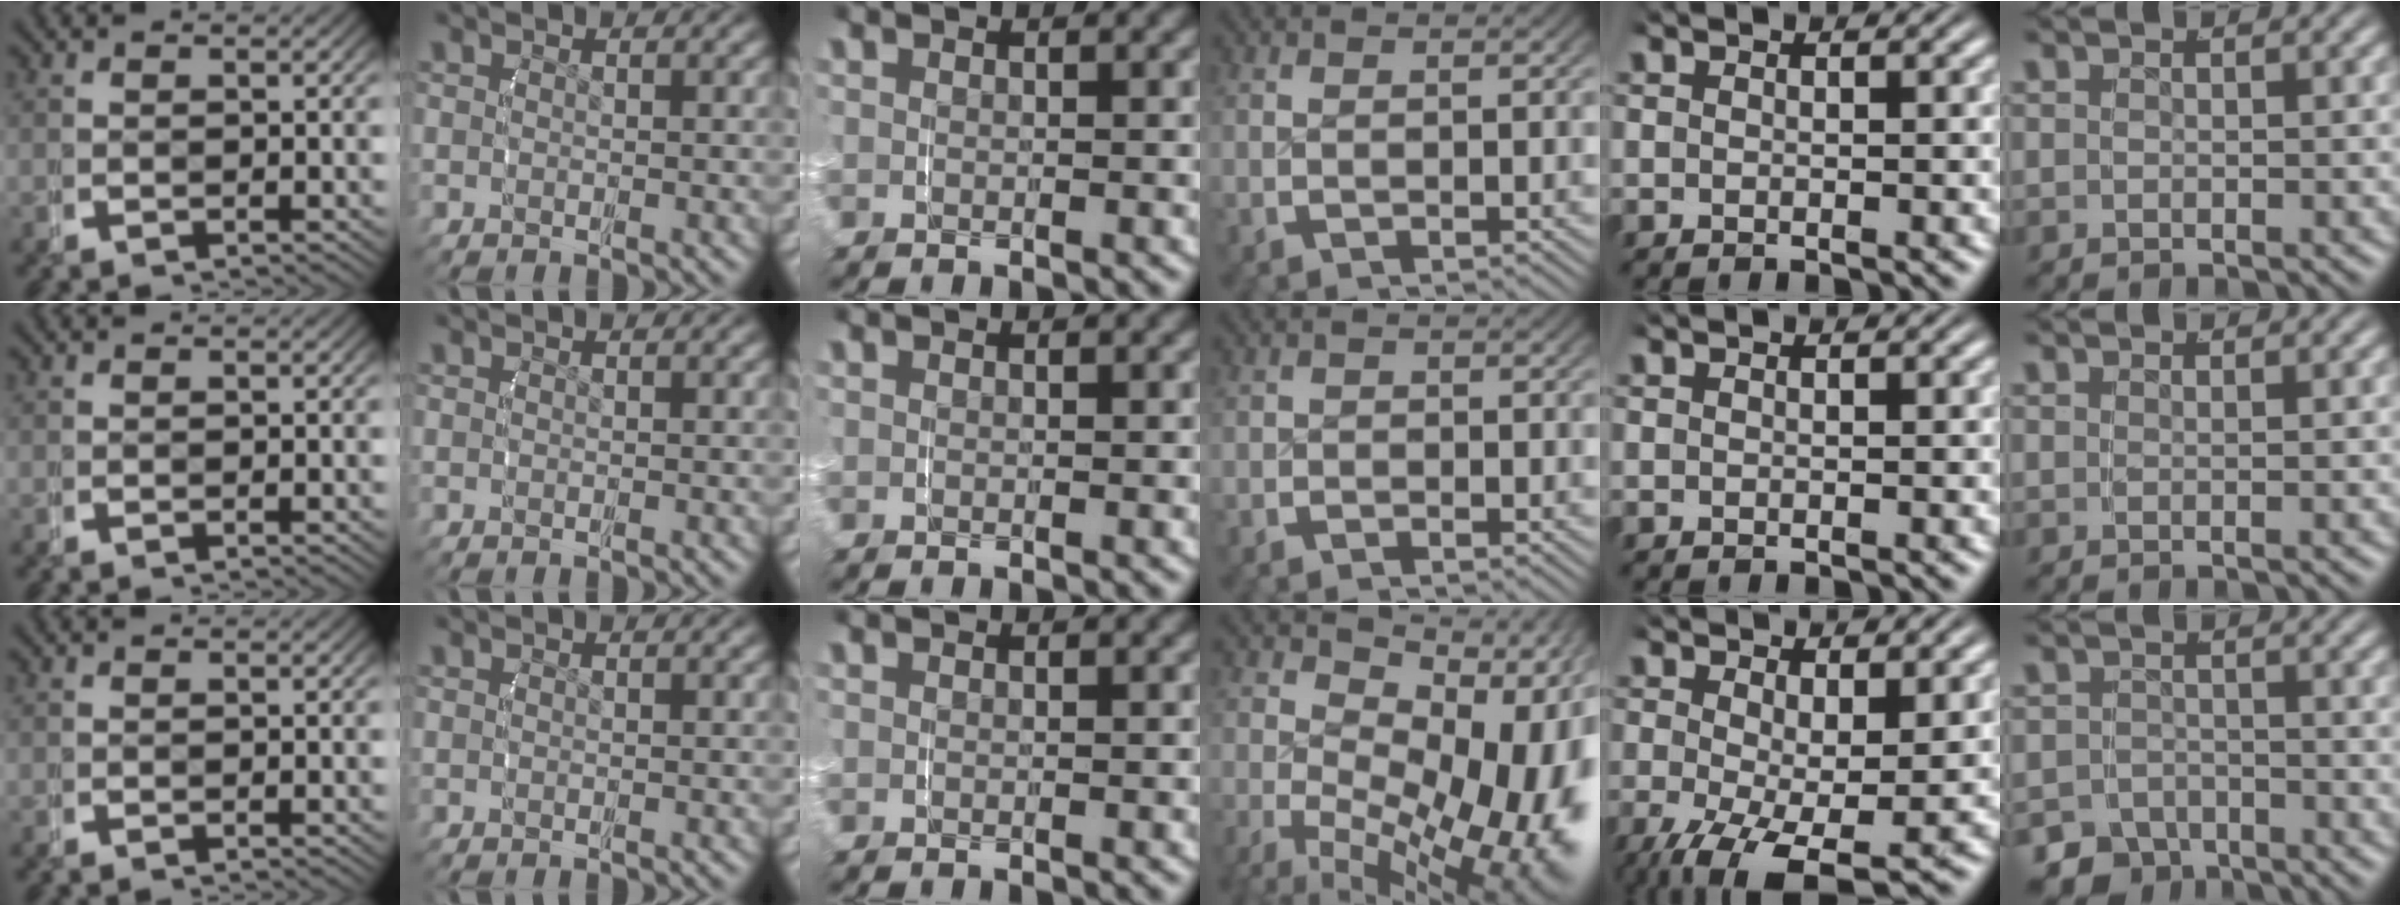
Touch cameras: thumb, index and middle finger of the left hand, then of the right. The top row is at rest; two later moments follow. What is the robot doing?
{"motion": "grasp_and_lifting", "object": "router"}